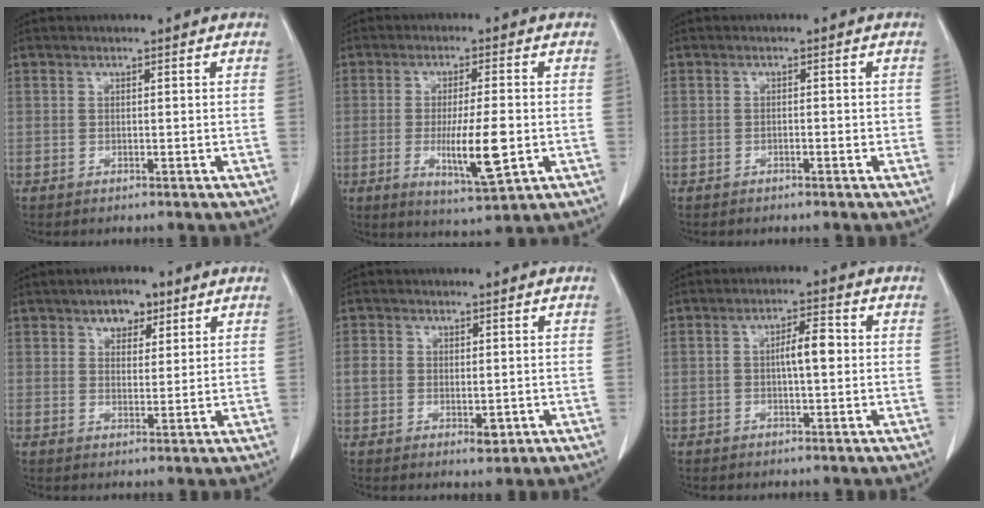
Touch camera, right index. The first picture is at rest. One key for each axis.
{"total": 9.4, "fx": -1.8, "fy": 1.1, "fz": 9.1, "tx": -0.156, "ty": -0.020, "tz": -0.027}
{"total": 1.2, "fx": -0.5, "fy": 0.4, "fz": 1.0, "tx": -0.012, "ty": 0.005, "tz": -0.006}
{"total": 4.5, "fx": 2.8, "fy": 2.5, "fz": 2.5, "tx": -0.031, "ty": 0.009, "tz": 0.044}
{"total": 4.2, "fx": -0.7, "fy": 3.0, "fz": 2.9, "tx": -0.041, "ty": 0.004, "tz": -0.005}
{"total": 4.4, "fx": 0.0, "fy": 1.3, "fz": 4.2, "tx": -0.071, "ty": 0.019, "tz": 0.001}